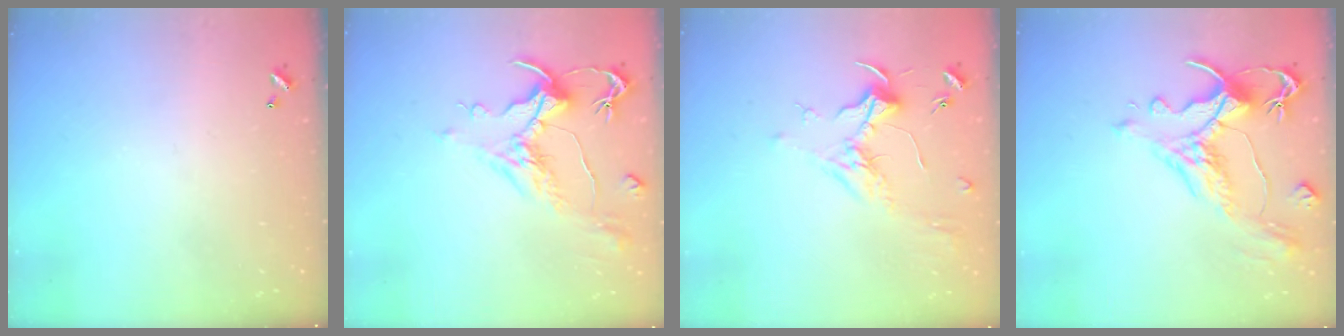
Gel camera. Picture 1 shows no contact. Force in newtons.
{"total": 1.6, "press": 0.6, "slide": 1.4}
{"total": 1.8, "press": 1.7, "slide": 0.7}
{"total": 1.8, "press": 0.9, "slide": 1.5}